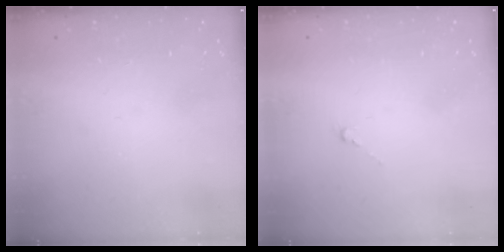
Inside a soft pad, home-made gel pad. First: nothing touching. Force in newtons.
{"total": 0.0}